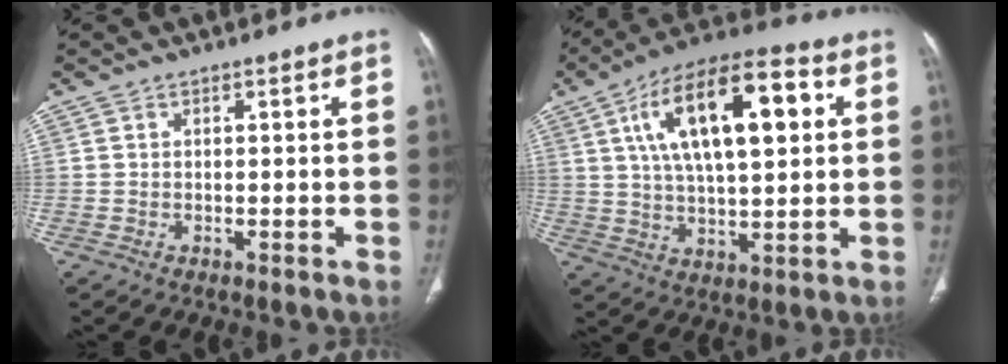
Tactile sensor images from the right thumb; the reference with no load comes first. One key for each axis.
{"total": 19.5, "fx": 5.6, "fy": 8.0, "fz": 16.8, "tx": -0.269, "ty": 0.009, "tz": 0.088}